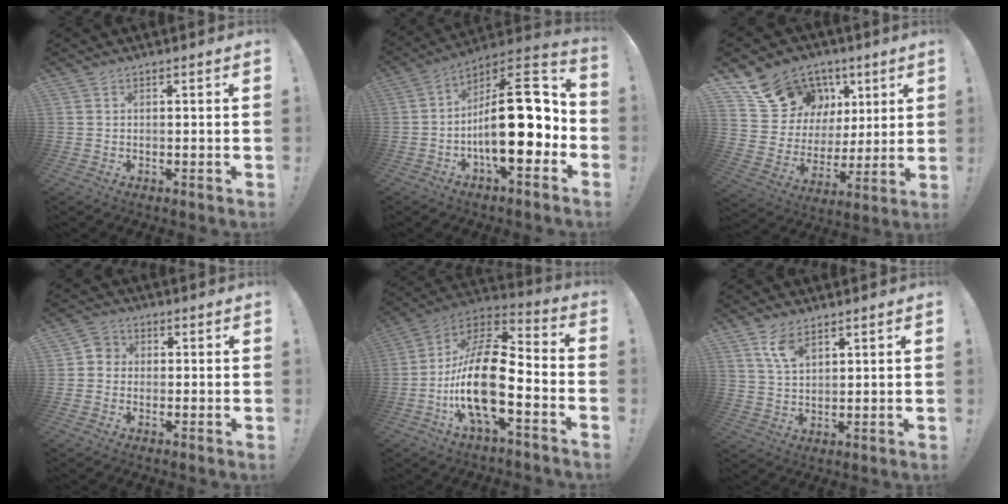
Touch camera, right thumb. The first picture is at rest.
{"total": 23.6, "force": [-2.6, 9.6, 21.4], "torque": [-0.322, 0.011, -0.035]}
{"total": 16.9, "force": [10.5, 12.1, 5.3], "torque": [-0.083, -0.070, 0.218]}
{"total": 3.8, "force": [-1.0, 3.4, 1.3], "torque": [-0.022, 0.015, -0.018]}
{"total": 21.2, "force": [-5.4, 8.1, 18.9], "torque": [-0.375, 0.025, -0.092]}
{"total": 6.7, "force": [4.1, 3.3, 4.1], "torque": [-0.071, -0.017, 0.075]}